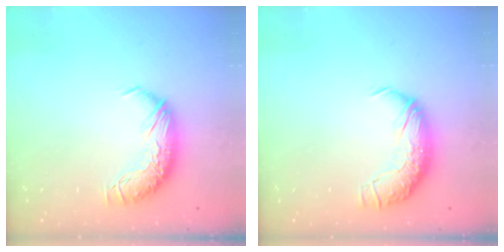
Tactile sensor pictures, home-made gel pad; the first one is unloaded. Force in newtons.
{"total": 2.4, "press": 1.0, "slide": 2.2}